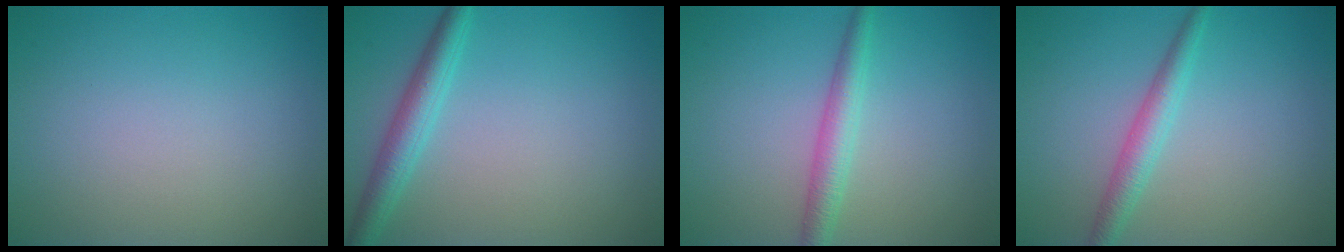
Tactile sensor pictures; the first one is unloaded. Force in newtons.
{"total": 3.1, "press": 3.1, "slide": 0.2}
{"total": 2.7, "press": 2.7, "slide": 0.0}
{"total": 2.5, "press": 2.5, "slide": 0.1}